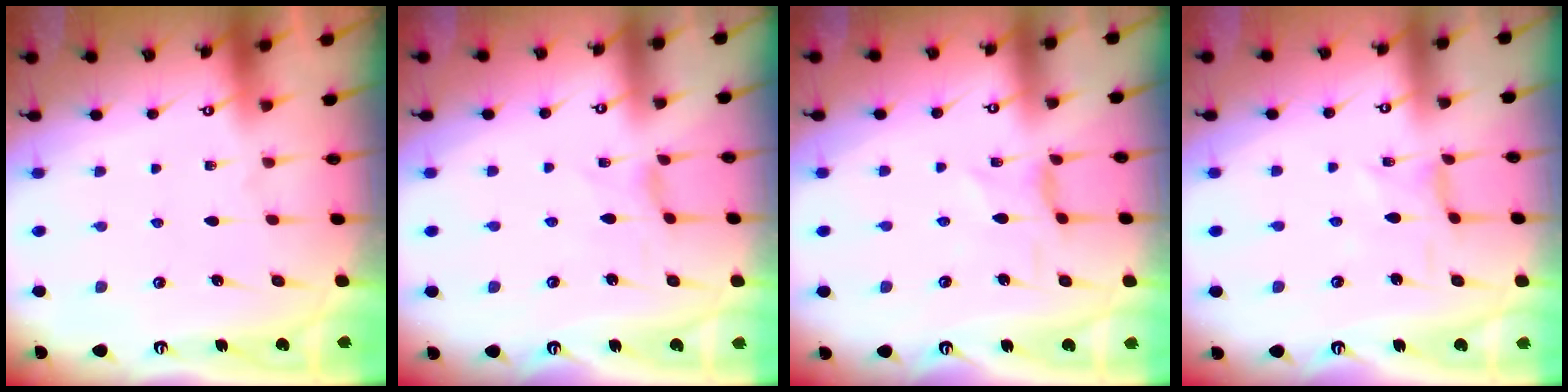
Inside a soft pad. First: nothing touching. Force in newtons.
{"total": 1.3, "press": 1.3, "slide": 0.3}
{"total": 1.4, "press": 1.3, "slide": 0.3}
{"total": 0.9, "press": 0.9, "slide": 0.3}